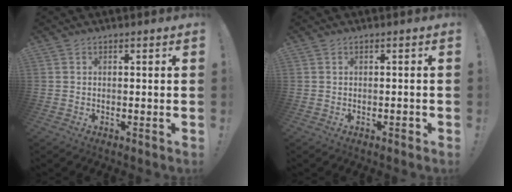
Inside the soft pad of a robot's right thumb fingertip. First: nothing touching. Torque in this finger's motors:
{"motor_torque": [0.69, -0.06, 0.05, 0.07, 0.00]}